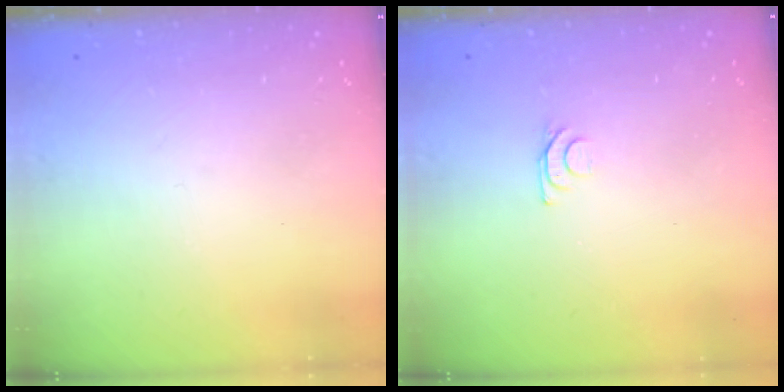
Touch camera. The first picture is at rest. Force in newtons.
{"total": 5.1, "press": 5.0, "slide": 0.7}